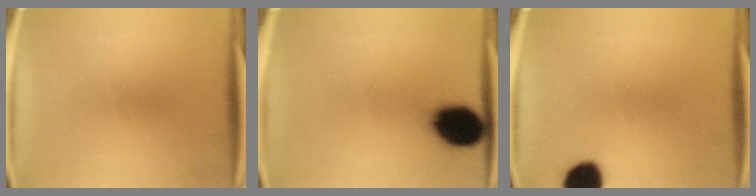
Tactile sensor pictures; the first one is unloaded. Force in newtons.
{"total": 13.7}
{"total": 8.6}